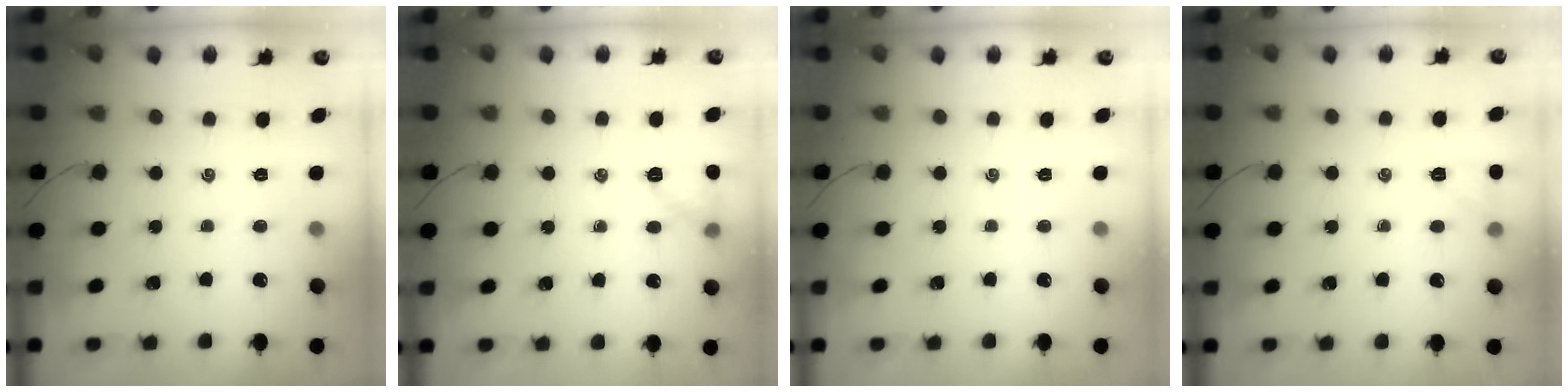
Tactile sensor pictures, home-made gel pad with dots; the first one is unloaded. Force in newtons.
{"total": 8.0, "press": 7.9, "slide": 0.8}
{"total": 0.0}
{"total": 5.3, "press": 5.1, "slide": 1.4}